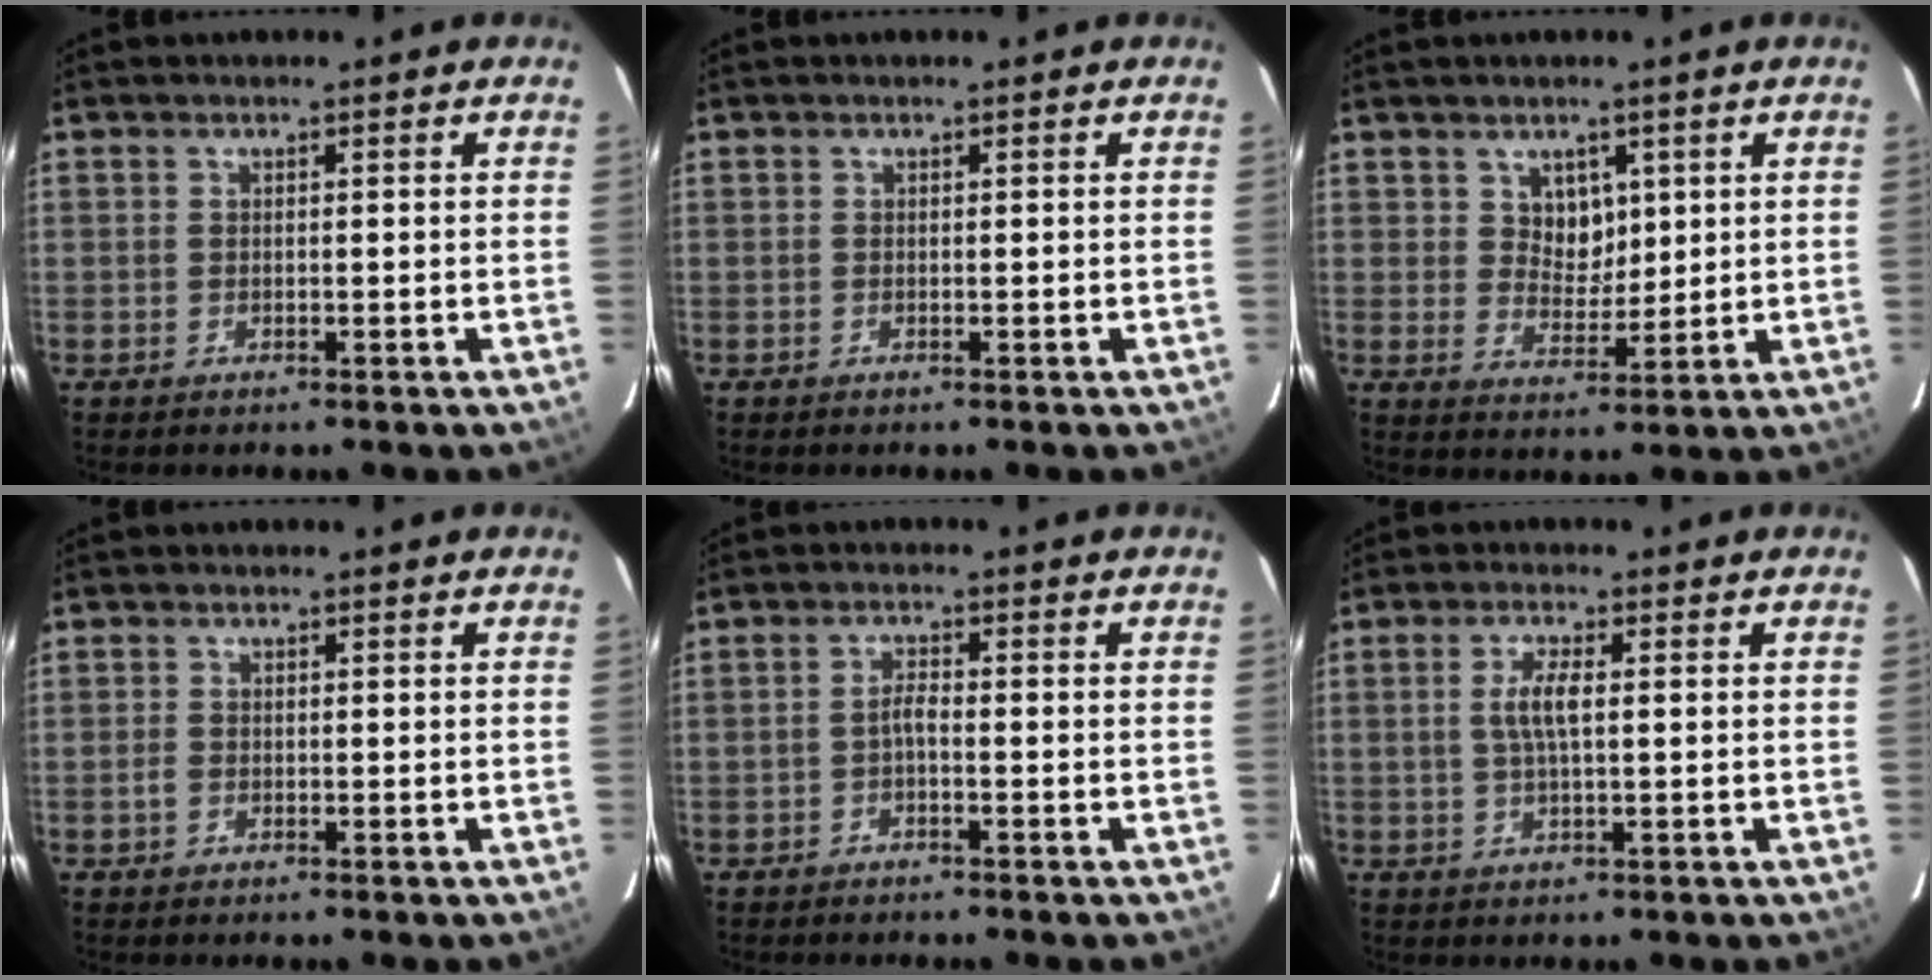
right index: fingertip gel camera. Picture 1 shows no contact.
{"total": 0.0}
{"total": 4.9, "force": [2.1, 3.9, 2.0], "torque": [-0.028, 0.003, 0.043]}
{"total": 1.1, "force": [-0.6, 0.8, 0.5], "torque": [-0.008, 0.002, -0.011]}
{"total": 1.6, "force": [-0.9, 0.3, 1.3], "torque": [-0.026, 0.005, -0.018]}
{"total": 4.0, "force": [0.4, 0.8, 3.9], "torque": [-0.077, 0.003, 0.008]}